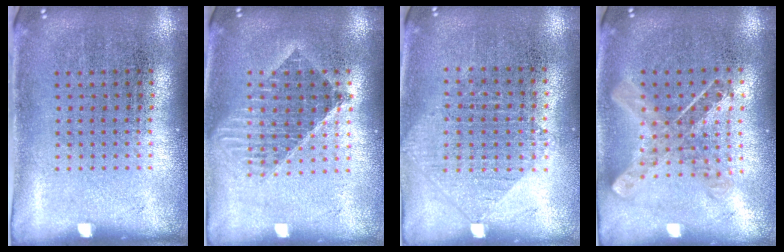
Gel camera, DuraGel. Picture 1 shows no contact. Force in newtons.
{"total": 1.5, "press": 1.3, "slide": 0.8}
{"total": 0.9, "press": 0.9, "slide": 0.3}
{"total": 0.9, "press": 0.8, "slide": 0.2}